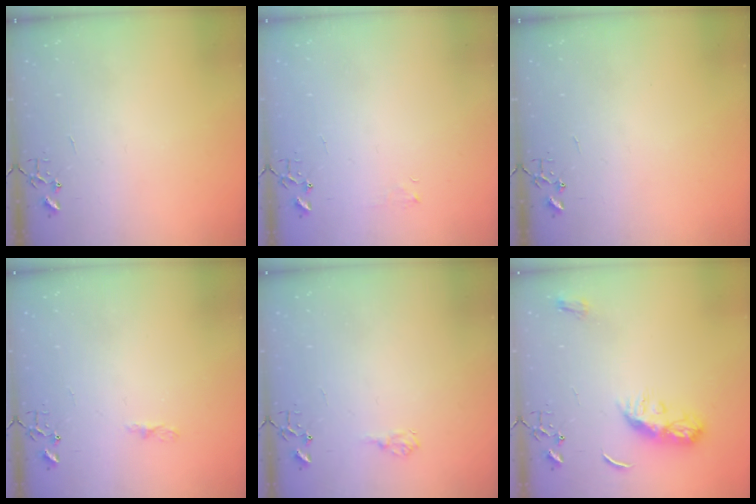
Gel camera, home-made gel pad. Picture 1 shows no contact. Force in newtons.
{"total": 3.8, "press": 3.8, "slide": 0.5}
{"total": 0.0}
{"total": 3.4, "press": 3.4, "slide": 0.5}
{"total": 6.8, "press": 6.8, "slide": 0.9}
{"total": 9.0, "press": 9.0, "slide": 0.2}